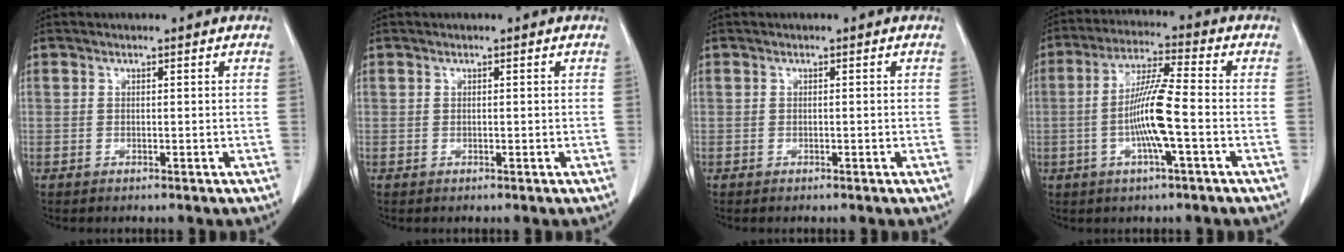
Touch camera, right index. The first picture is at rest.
{"total": 0.0}
{"total": 0.0}
{"total": 9.6, "force": [-2.0, 0.2, 9.3], "torque": [-0.183, 0.002, -0.042]}